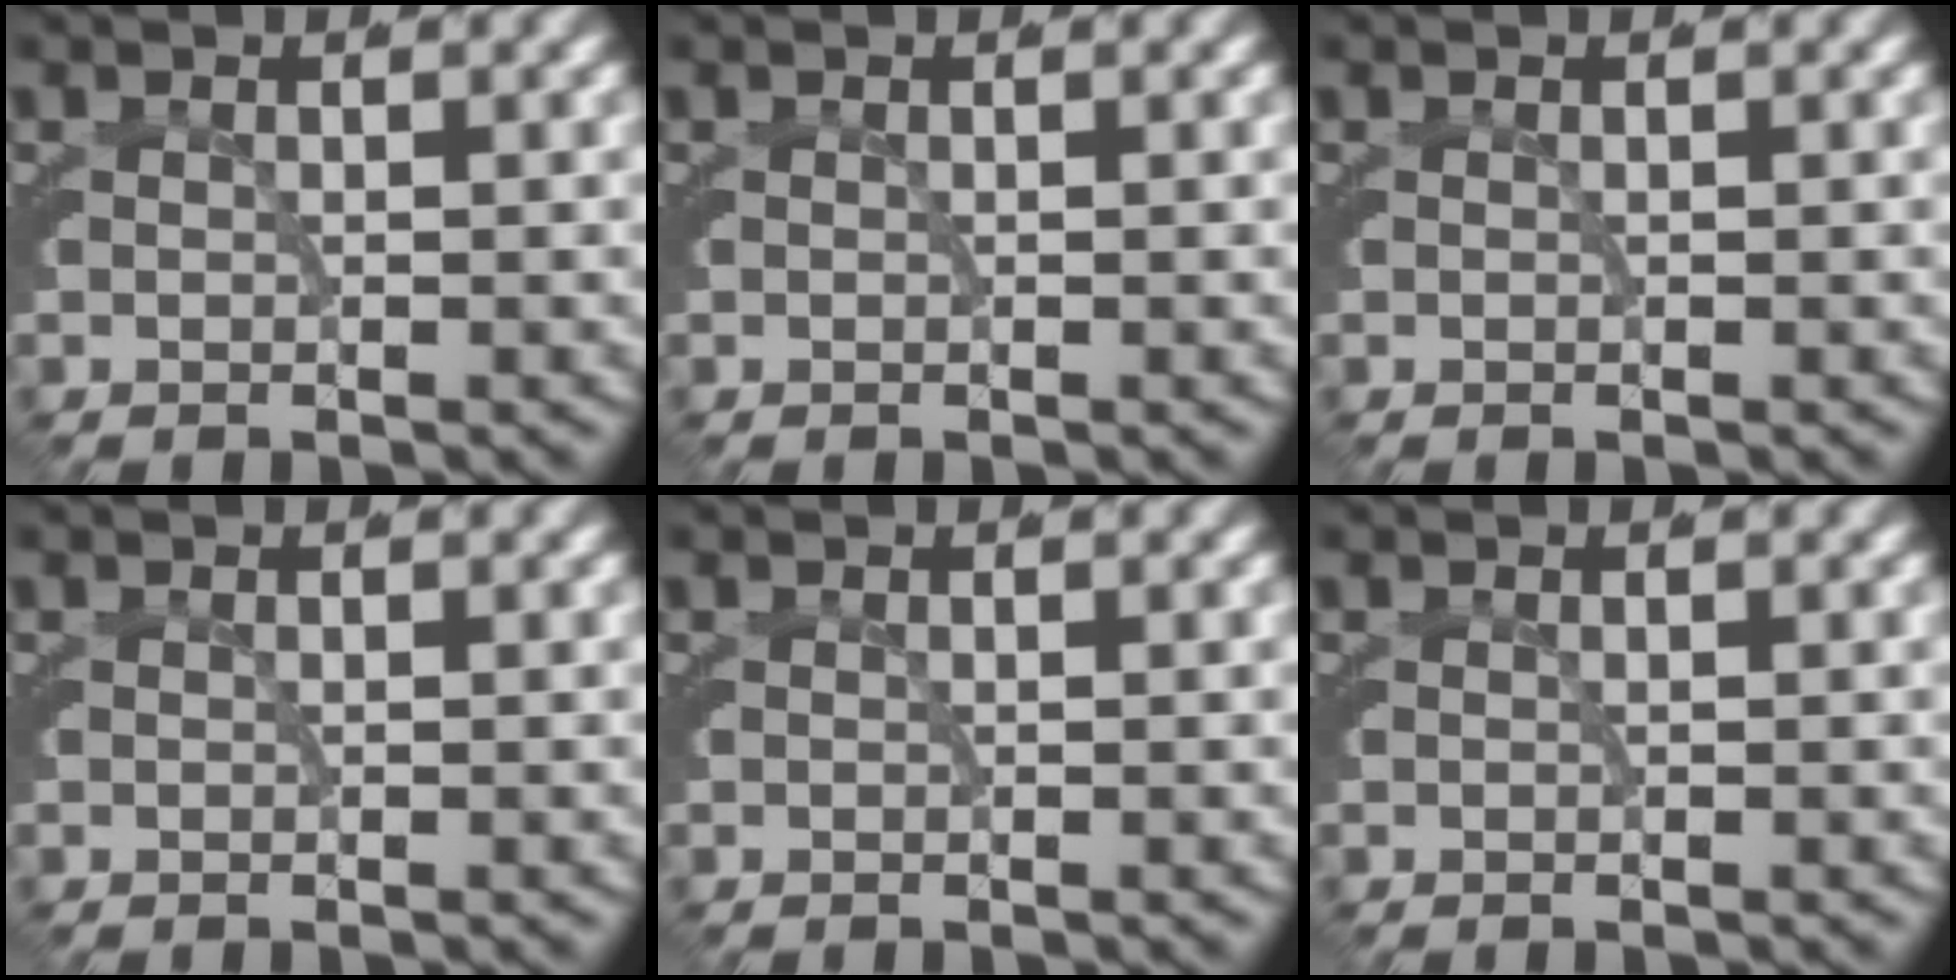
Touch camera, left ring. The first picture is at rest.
{"total": 0.0}
{"total": 0.0}
{"total": 0.0}
{"total": 0.0}
{"total": 0.0}